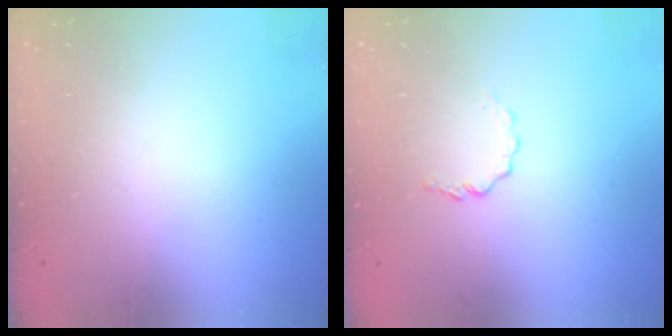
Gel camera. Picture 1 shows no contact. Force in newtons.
{"total": 2.9, "press": 2.9, "slide": 0.3}